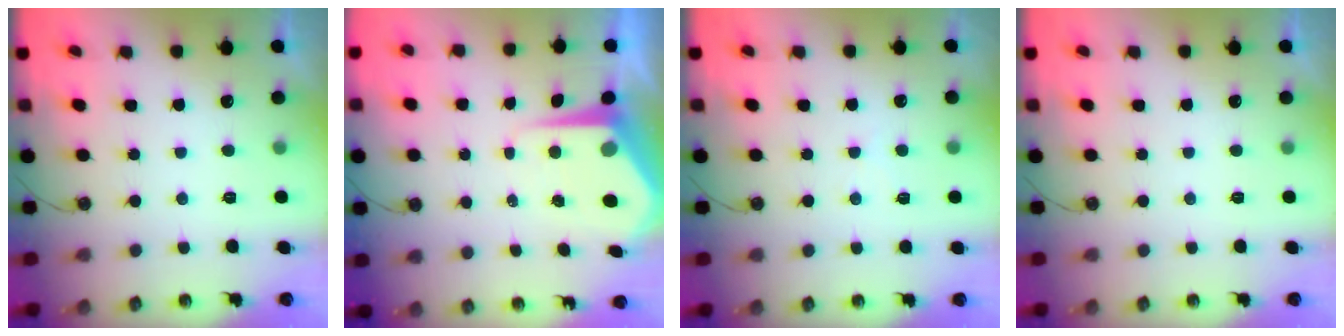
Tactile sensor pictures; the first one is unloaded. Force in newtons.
{"total": 8.8, "press": 8.7, "slide": 1.1}
{"total": 4.6, "press": 4.6, "slide": 0.6}
{"total": 0.0}